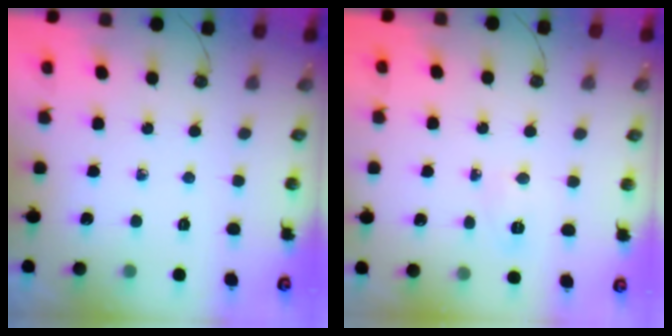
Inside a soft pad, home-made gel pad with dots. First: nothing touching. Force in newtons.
{"total": 4.5, "press": 4.5, "slide": 0.5}